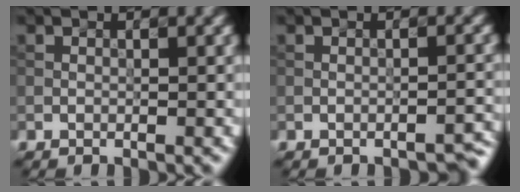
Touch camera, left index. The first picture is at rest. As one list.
[{"total": 1.9, "force": [-1.8, 0.3, 0.7], "torque": [0.001, 0.010, -0.026]}]